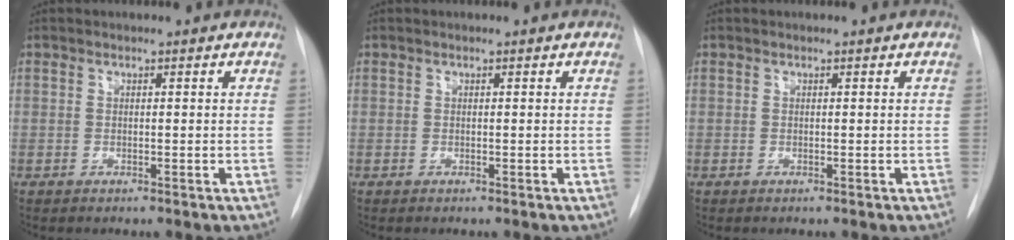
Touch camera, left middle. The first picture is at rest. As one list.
[{"total": 0.0}, {"total": 0.0}]